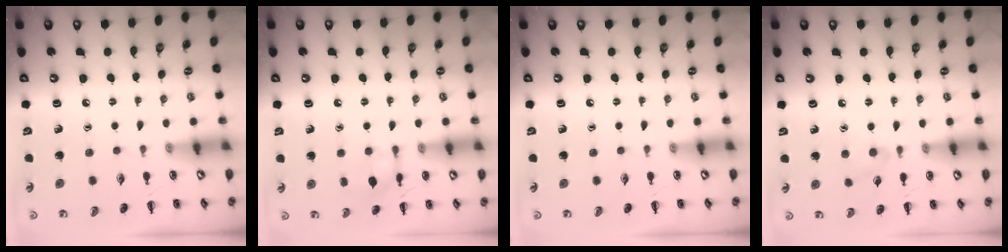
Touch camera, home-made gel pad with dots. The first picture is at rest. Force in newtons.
{"total": 7.3, "press": 7.2, "slide": 1.5}
{"total": 0.0}
{"total": 4.4, "press": 3.9, "slide": 1.9}